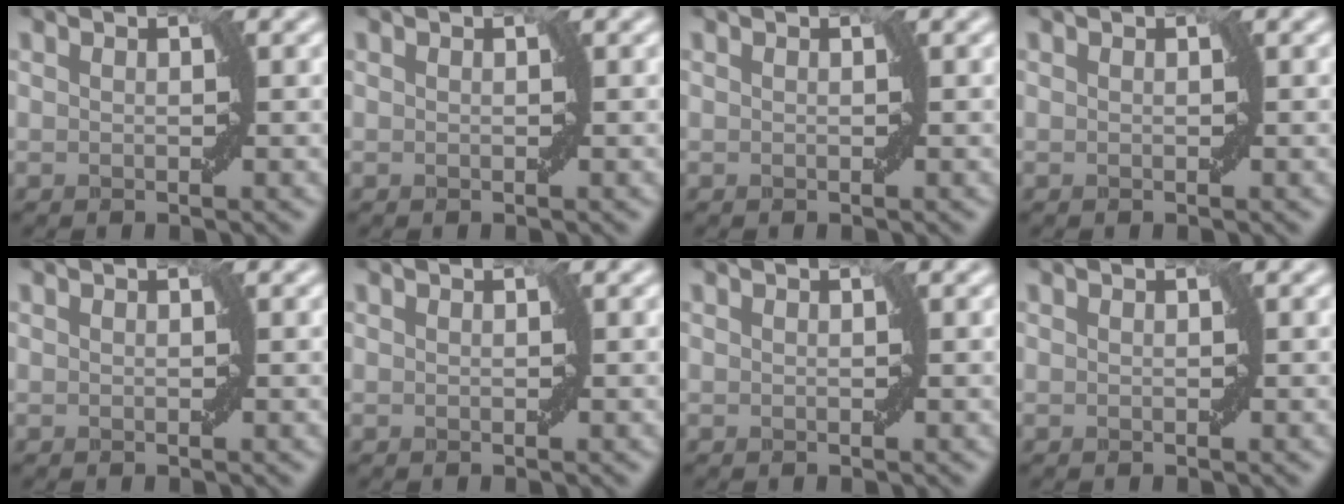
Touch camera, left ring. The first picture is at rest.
{"total": 0.0}
{"total": 0.0}
{"total": 0.0}
{"total": 0.0}
{"total": 0.0}
{"total": 0.0}
{"total": 0.0}